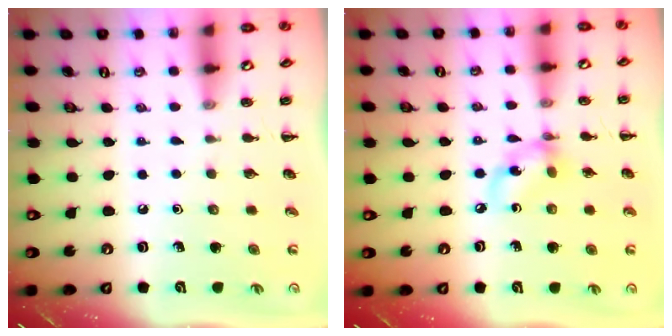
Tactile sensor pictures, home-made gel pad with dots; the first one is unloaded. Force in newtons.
{"total": 8.1, "press": 8.0, "slide": 1.0}